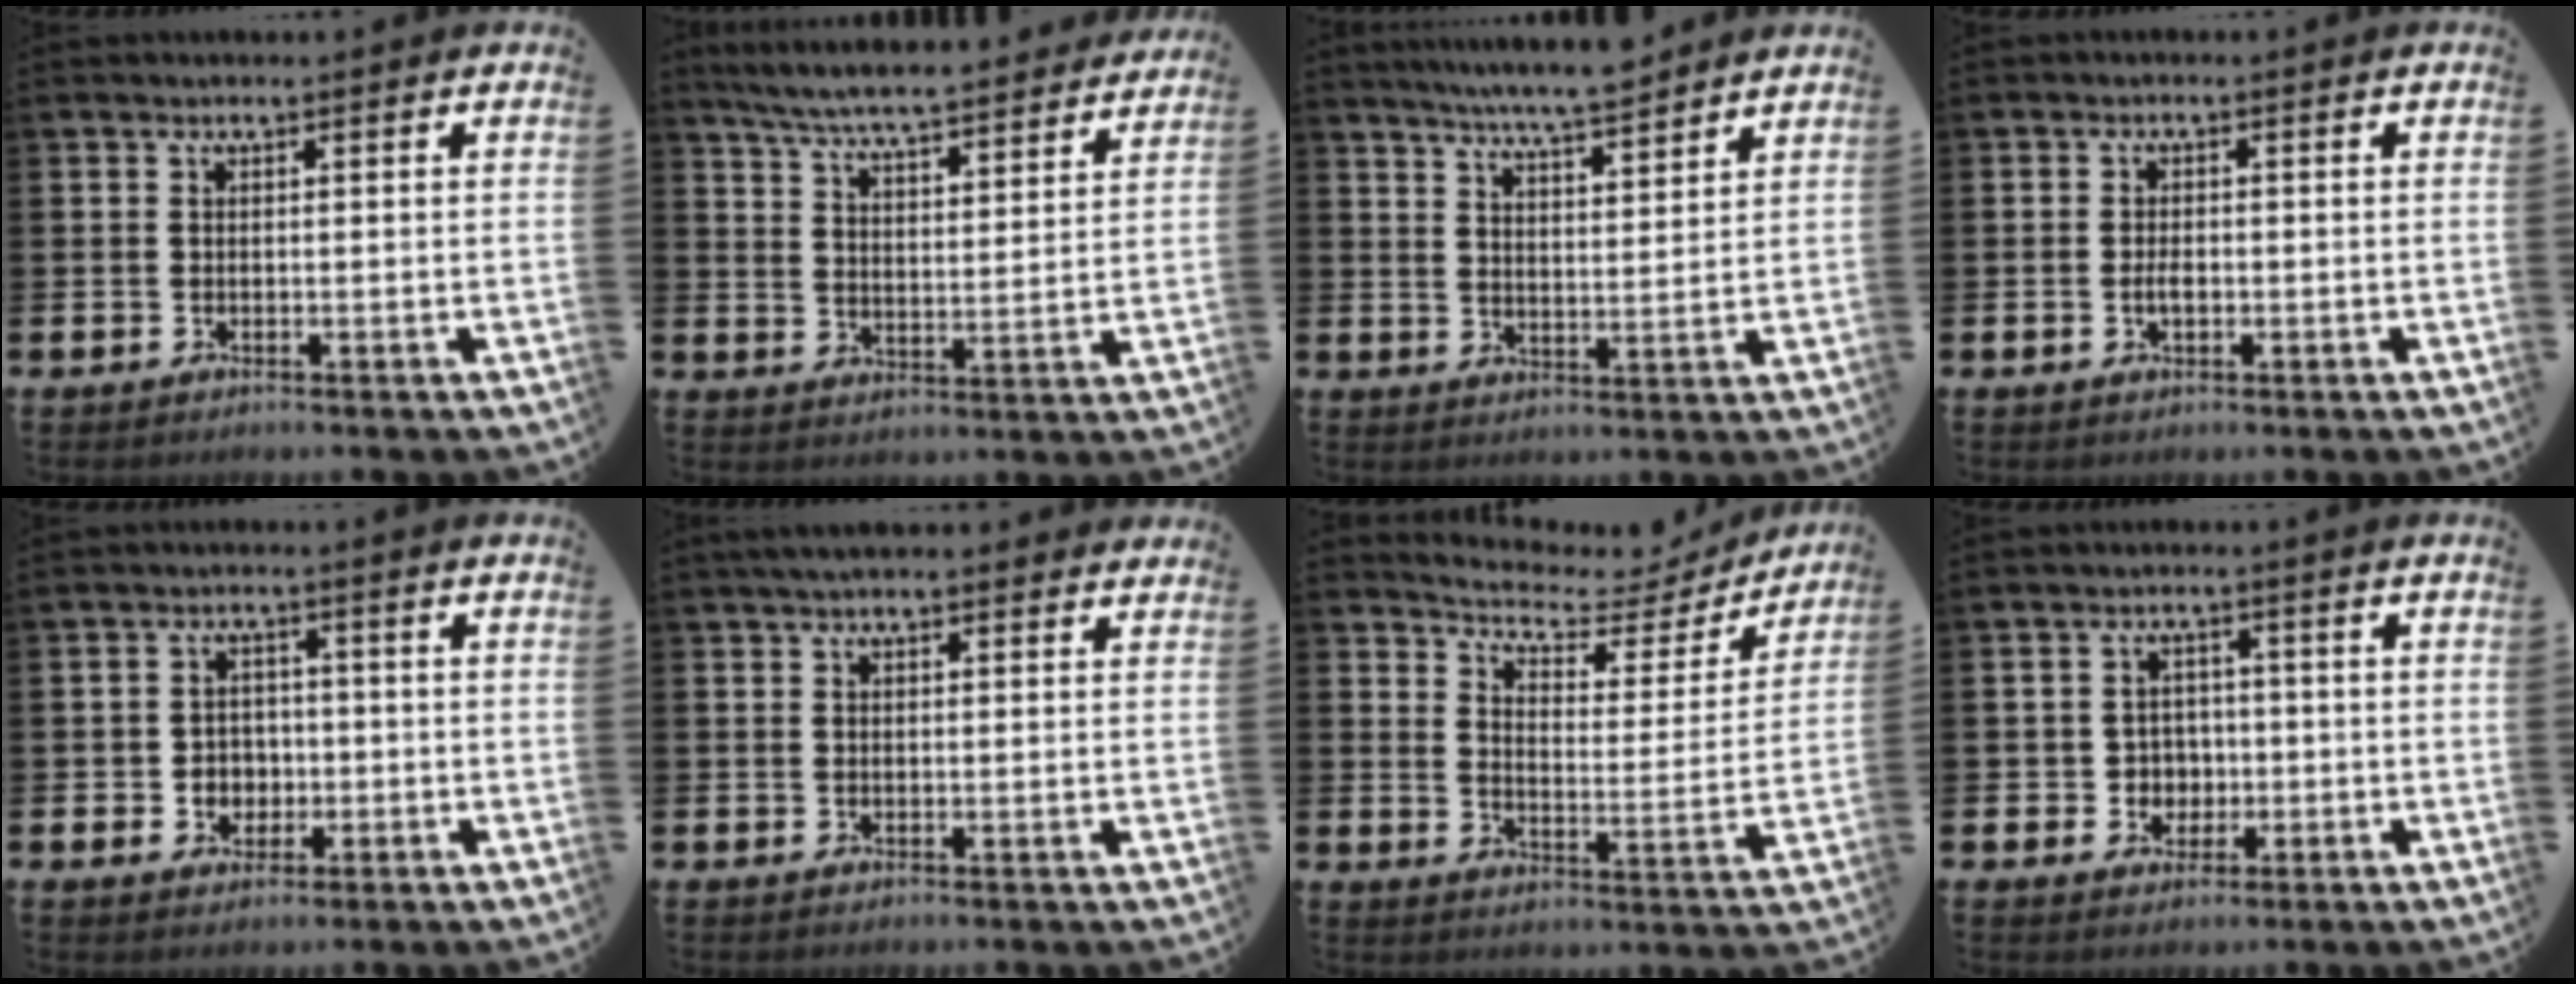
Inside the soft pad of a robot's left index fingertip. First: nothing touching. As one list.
[{"total": 6.6, "force": [6.4, 0.2, 1.8], "torque": [-0.061, -0.045, 0.110]}, {"total": 6.3, "force": [6.2, -0.1, 1.2], "torque": [-0.033, -0.036, 0.109]}, {"total": 1.8, "force": [-0.3, 1.0, 1.5], "torque": [-0.024, 0.001, -0.008]}, {"total": 3.0, "force": [-0.4, 2.9, 0.8], "torque": [-0.016, 0.003, -0.016]}, {"total": 2.6, "force": [2.2, 0.6, 1.1], "torque": [-0.023, 0.001, 0.039]}, {"total": 5.2, "force": [4.8, 1.7, 1.0], "torque": [-0.039, -0.042, 0.072]}, {"total": 3.1, "force": [-0.2, 3.1, 0.6], "torque": [-0.013, 0.002, -0.012]}]